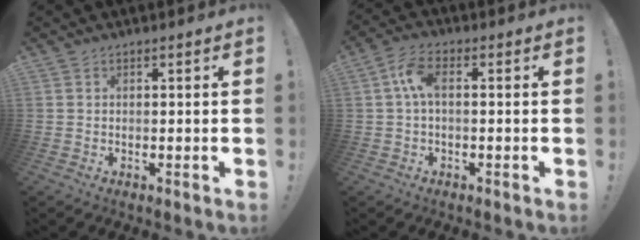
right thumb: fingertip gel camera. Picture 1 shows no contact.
{"total": 6.6, "force": [0.4, 2.9, 5.9], "torque": [-0.119, 0.007, 0.008]}